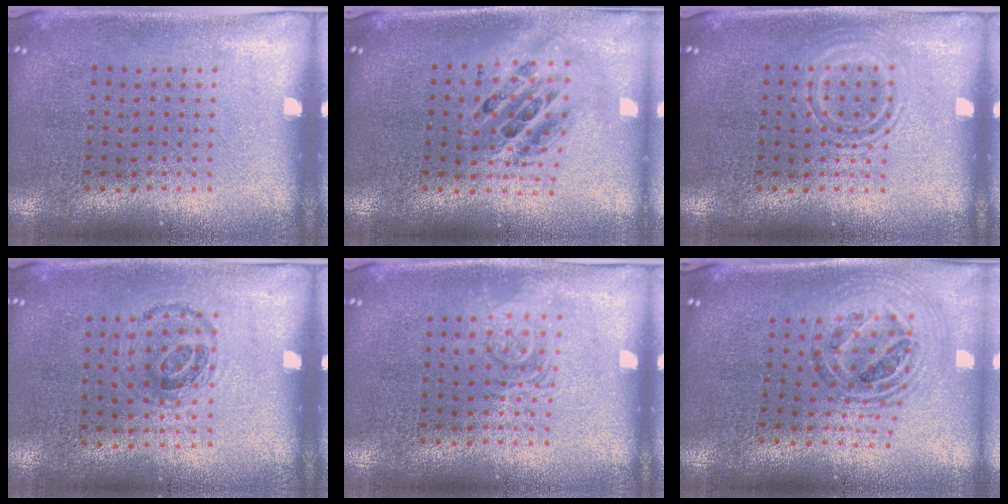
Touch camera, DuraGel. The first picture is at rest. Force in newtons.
{"total": 1.8, "press": 1.5, "slide": 1.1}
{"total": 2.1, "press": 2.1, "slide": 0.3}
{"total": 0.9, "press": 0.8, "slide": 0.5}
{"total": 1.2, "press": 1.2, "slide": 0.2}
{"total": 1.3, "press": 1.2, "slide": 0.6}